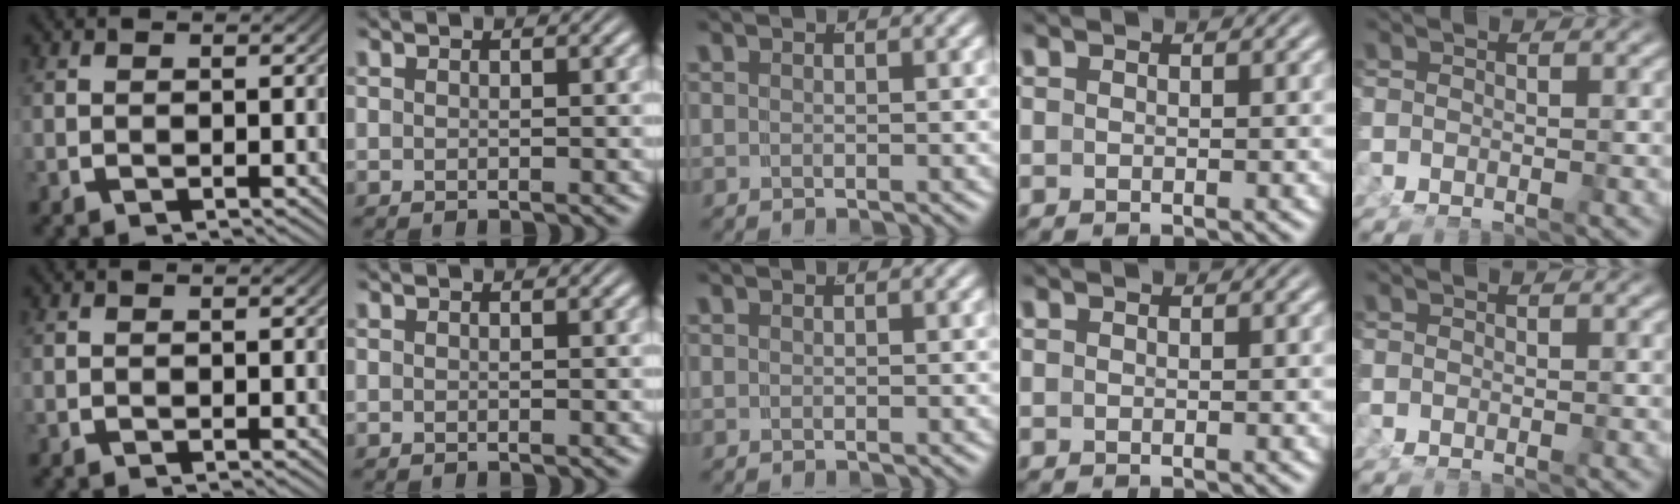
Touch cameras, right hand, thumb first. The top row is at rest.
{}